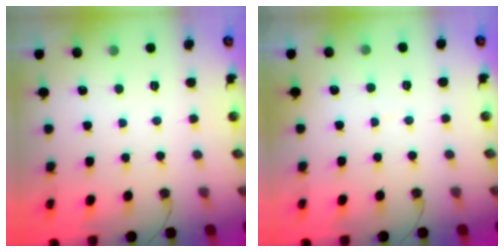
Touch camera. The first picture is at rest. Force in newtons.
{"total": 2.2, "press": 2.1, "slide": 0.8}